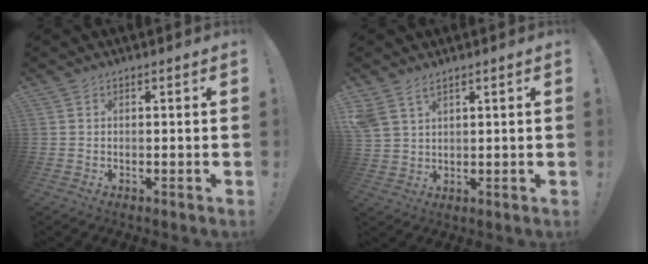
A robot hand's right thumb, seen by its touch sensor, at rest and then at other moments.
{"total": 5.0, "force": [3.4, 2.7, 2.5], "torque": [-0.054, -0.009, 0.069]}